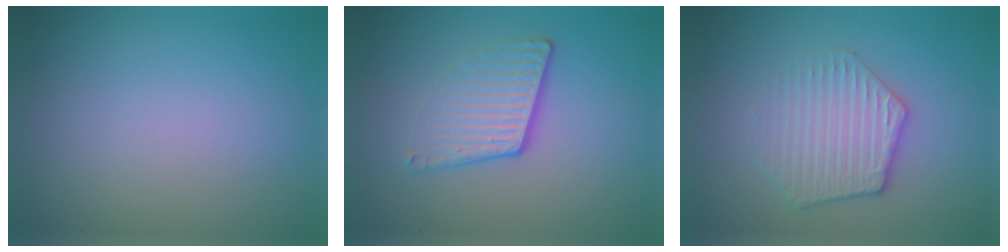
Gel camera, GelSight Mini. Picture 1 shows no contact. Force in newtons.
{"total": 4.0, "press": 2.7, "slide": 2.9}
{"total": 3.3, "press": 3.3, "slide": 0.8}